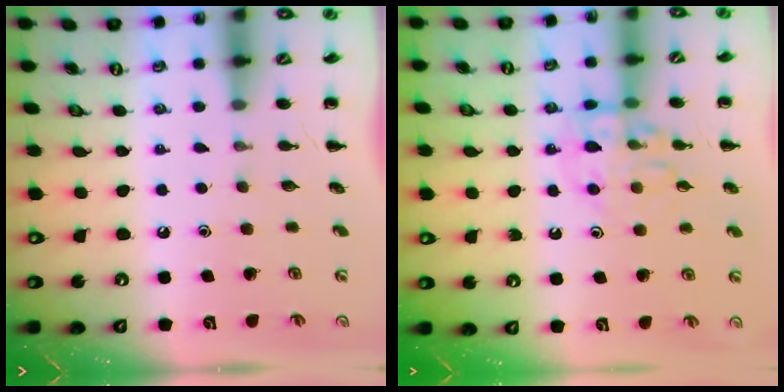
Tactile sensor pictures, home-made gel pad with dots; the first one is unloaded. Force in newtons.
{"total": 11.9, "press": 11.8, "slide": 1.3}